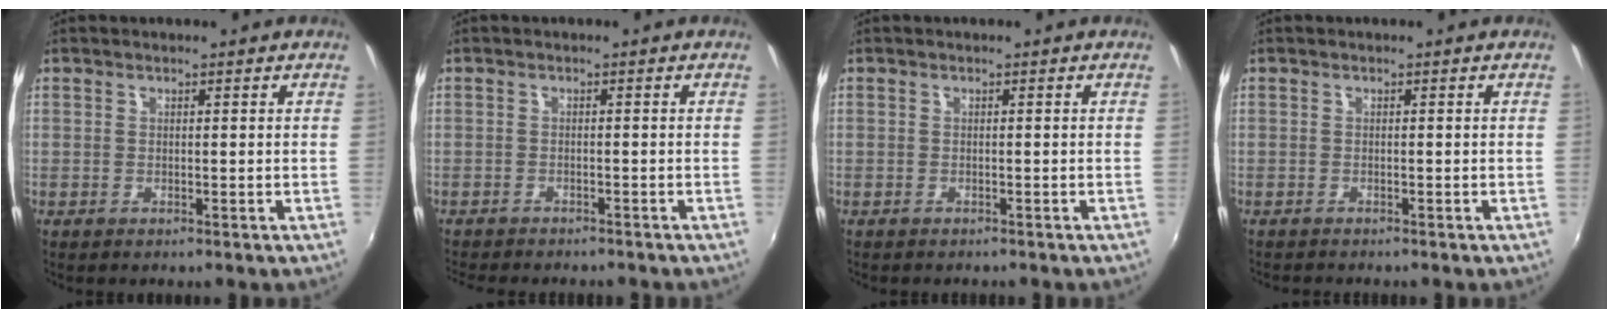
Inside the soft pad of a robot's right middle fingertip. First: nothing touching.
{"total": 5.7, "force": [-5.3, 1.1, 1.8], "torque": [-0.051, -0.019, -0.082]}
{"total": 1.0, "force": [-0.9, 0.3, 0.2], "torque": [-0.007, -0.004, -0.013]}
{"total": 1.2, "force": [-1.2, 0.1, 0.2], "torque": [-0.004, -0.010, -0.020]}